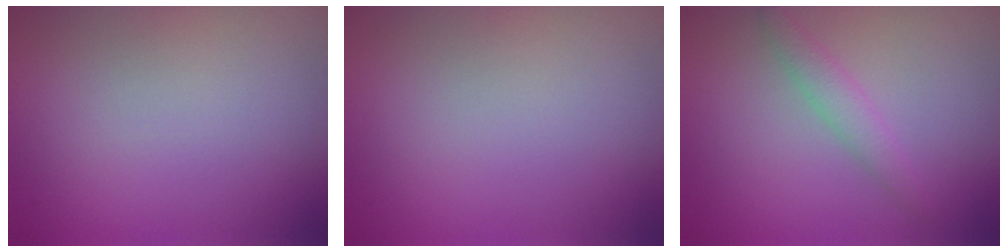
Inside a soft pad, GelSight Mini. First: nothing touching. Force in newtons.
{"total": 0.0}
{"total": 1.9, "press": 1.9, "slide": 0.2}